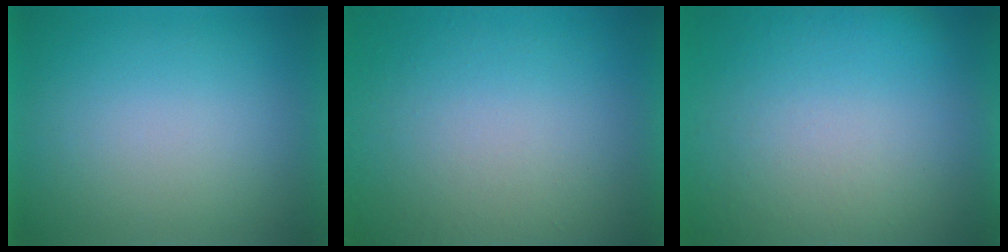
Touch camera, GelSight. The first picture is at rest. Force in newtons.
{"total": 5.5}
{"total": 5.8}